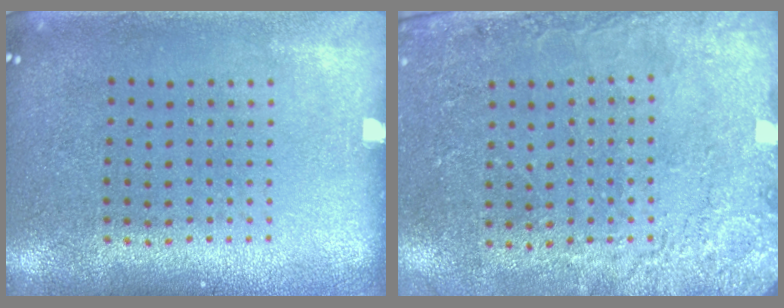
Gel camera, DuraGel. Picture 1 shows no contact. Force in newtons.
{"total": 2.6, "press": 2.3, "slide": 1.1}